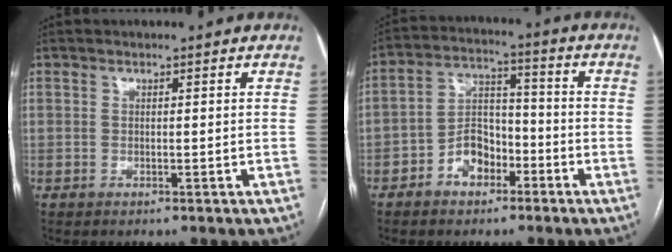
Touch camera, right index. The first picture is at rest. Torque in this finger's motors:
{"motor_torque": [-0.03, -0.08, -0.24, -0.15]}